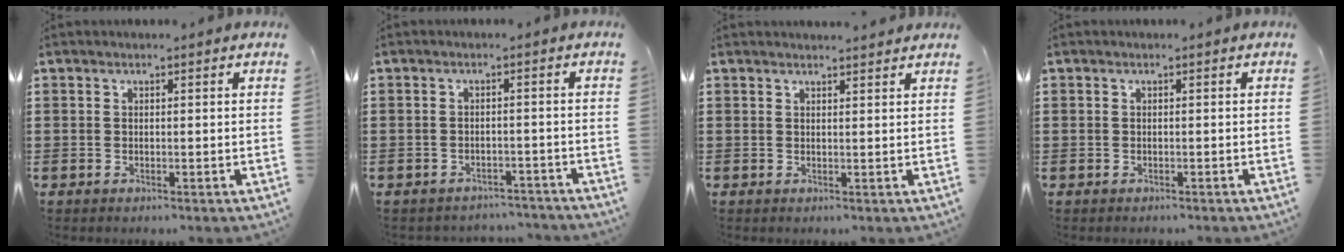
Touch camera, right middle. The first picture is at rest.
{"total": 2.4, "force": [-2.4, 0.1, -0.2], "torque": [-0.006, -0.005, -0.052]}
{"total": 1.3, "force": [1.3, -0.1, 0.2], "torque": [0.003, -0.003, 0.023]}
{"total": 0.6, "force": [-0.5, 0.4, 0.0], "torque": [-0.001, -0.001, -0.010]}